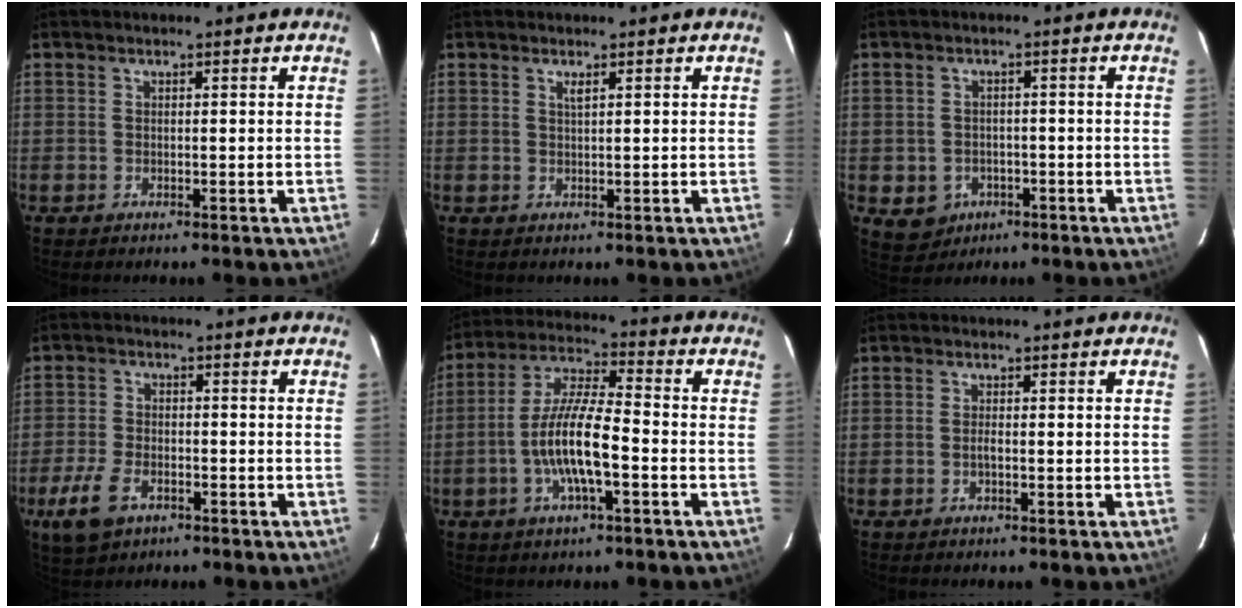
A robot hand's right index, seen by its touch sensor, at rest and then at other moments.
{"total": 0.9, "force": [0.5, 0.0, 0.8], "torque": [-0.015, 0.001, 0.010]}
{"total": 5.9, "force": [-2.3, 5.1, 1.9], "torque": [-0.050, 0.007, -0.018]}
{"total": 8.2, "force": [-4.3, 4.7, 5.1], "torque": [-0.131, -0.008, -0.078]}
{"total": 11.7, "force": [-3.7, 2.6, 10.8], "torque": [-0.220, 0.000, -0.070]}
{"total": 1.1, "force": [-0.5, 0.2, 0.9], "torque": [-0.018, -0.001, -0.008]}